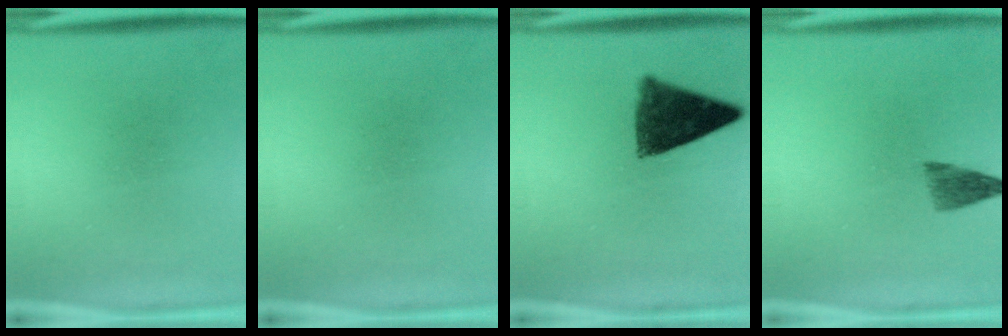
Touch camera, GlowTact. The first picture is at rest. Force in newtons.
{"total": 0.0}
{"total": 10.0}
{"total": 3.3}